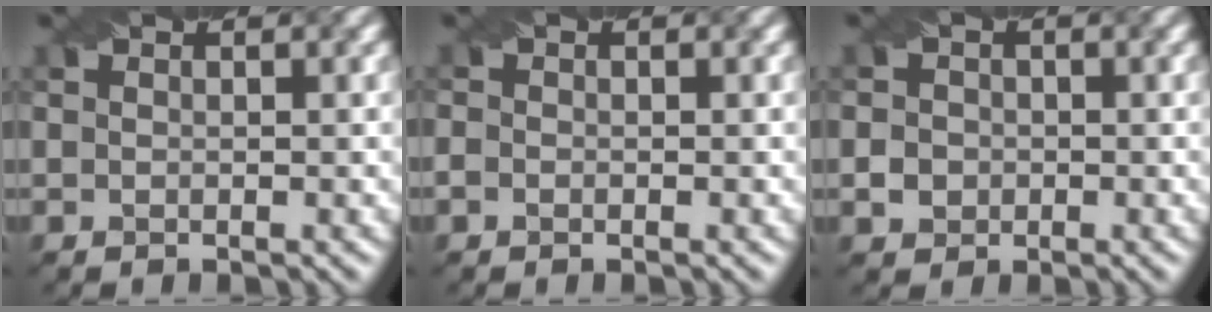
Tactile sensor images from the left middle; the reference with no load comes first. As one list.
[{"total": 1.5, "force": [-1.2, -0.4, -0.8], "torque": [-0.002, -0.006, 0.005]}, {"total": 1.5, "force": [-1.2, 0.7, -0.7], "torque": [-0.003, -0.005, 0.004]}]